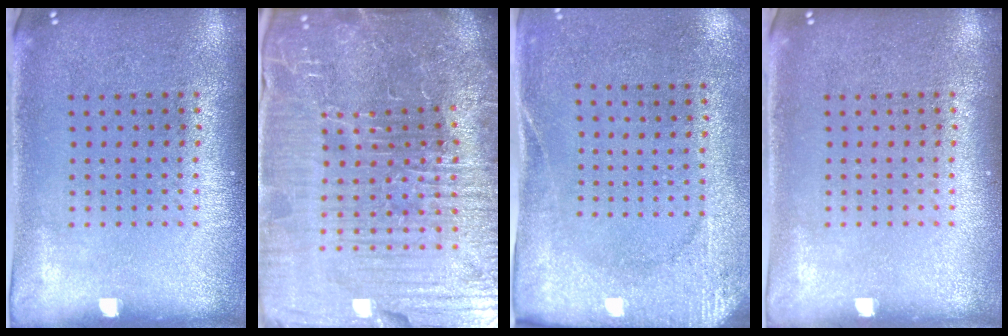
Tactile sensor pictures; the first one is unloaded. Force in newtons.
{"total": 7.1, "press": 6.4, "slide": 3.1}
{"total": 2.6, "press": 2.0, "slide": 1.6}
{"total": 0.0}